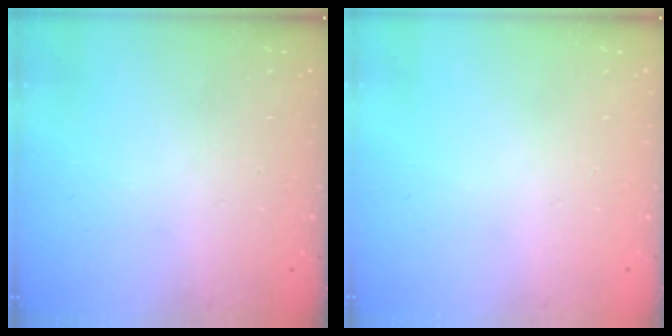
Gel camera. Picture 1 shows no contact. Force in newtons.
{"total": 0.0}